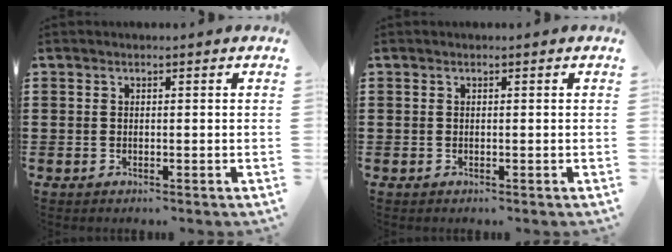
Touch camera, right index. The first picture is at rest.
{"total": 0.0}